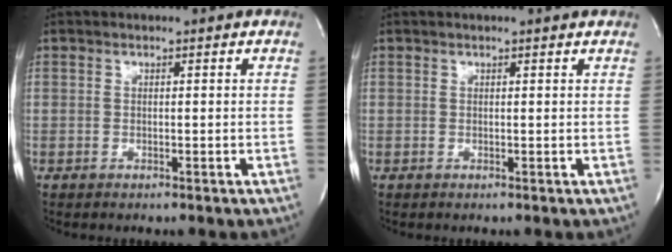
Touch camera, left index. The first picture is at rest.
{"total": 1.0, "force": [0.9, -0.1, 0.5], "torque": [-0.014, 0.003, 0.007]}